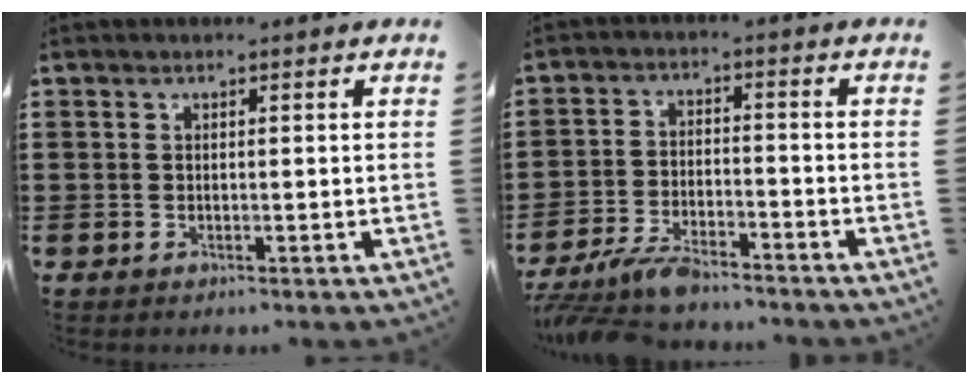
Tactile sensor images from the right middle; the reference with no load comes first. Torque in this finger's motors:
{"motor_torque": [0.57, 0.31, 0.12, 0.03]}